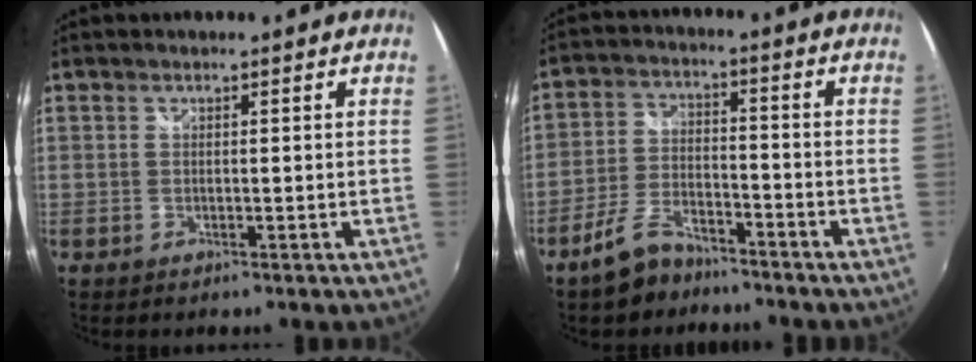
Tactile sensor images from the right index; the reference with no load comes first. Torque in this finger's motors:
{"motor_torque": [0.91, 0.10, 0.16, 0.02]}